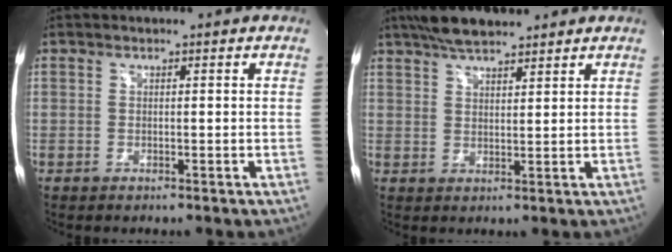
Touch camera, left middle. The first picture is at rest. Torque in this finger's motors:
{"motor_torque": [0.73, -0.62, 0.00, 0.06]}